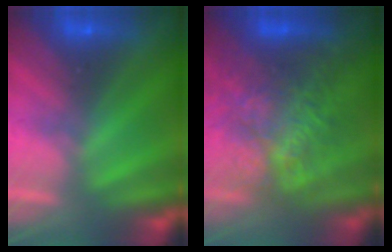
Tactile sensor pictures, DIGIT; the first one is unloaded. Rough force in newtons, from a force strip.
{"total": 7.4}